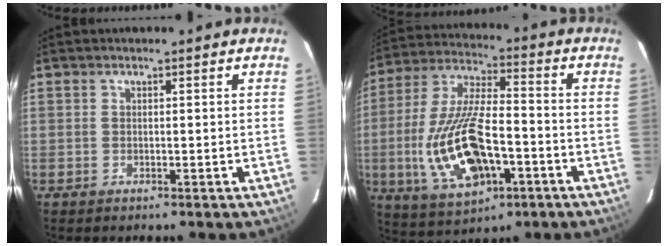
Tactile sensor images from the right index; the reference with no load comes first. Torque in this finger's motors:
{"motor_torque": [2.14, 0.00, 0.85, 0.21]}